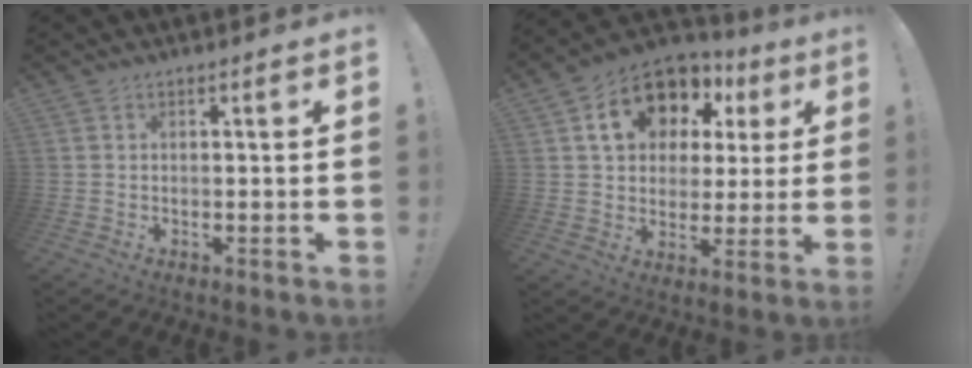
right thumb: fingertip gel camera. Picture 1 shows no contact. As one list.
[{"total": 15.9, "force": [7.3, 11.4, 8.4], "torque": [-0.133, -0.029, 0.142]}]